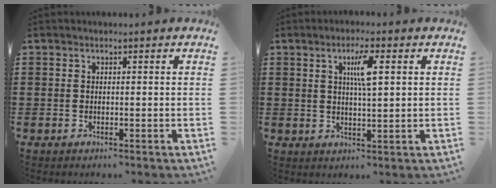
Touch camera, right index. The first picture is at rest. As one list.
[{"total": 4.8, "force": [1.5, 0.8, 4.5], "torque": [-0.084, 0.006, 0.019]}]